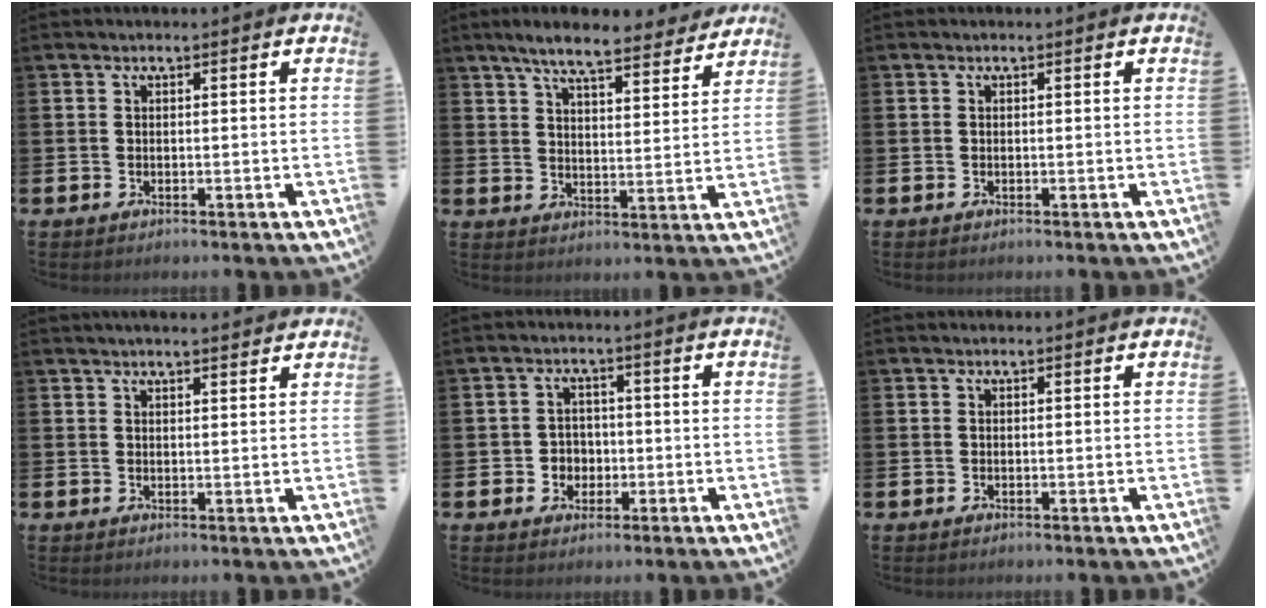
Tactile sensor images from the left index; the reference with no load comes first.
{"total": 7.6, "force": [7.0, 1.3, 2.8], "torque": [-0.064, -0.039, 0.120]}
{"total": 0.0}
{"total": 1.9, "force": [1.8, 0.1, 0.4], "torque": [-0.010, -0.003, 0.033]}
{"total": 2.9, "force": [-0.6, 2.8, 0.7], "torque": [-0.016, 0.003, -0.019]}
{"total": 0.0}